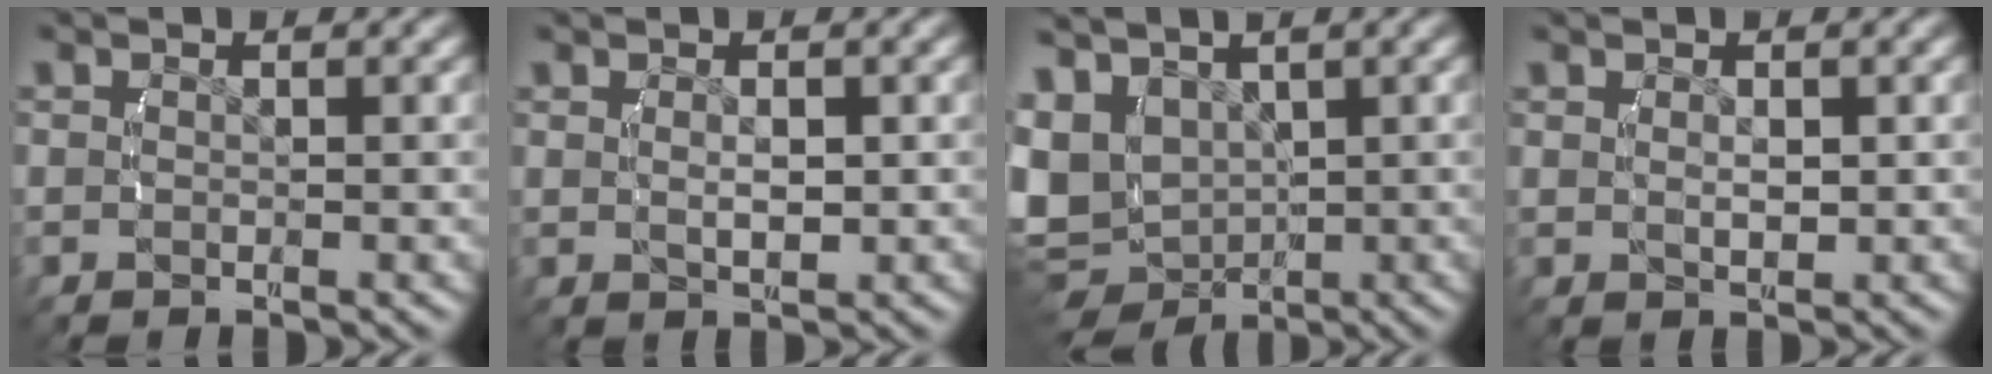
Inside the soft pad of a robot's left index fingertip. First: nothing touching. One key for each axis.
{"total": 1.6, "fx": 0.5, "fy": 0.4, "fz": 1.4, "tx": -0.022, "ty": -0.003, "tz": 0.015}
{"total": 7.3, "fx": 0.2, "fy": 6.4, "fz": 3.4, "tx": -0.104, "ty": -0.046, "tz": 0.024}
{"total": 1.2, "fx": 0.5, "fy": 0.3, "fz": 1.0, "tx": -0.015, "ty": -0.004, "tz": 0.015}